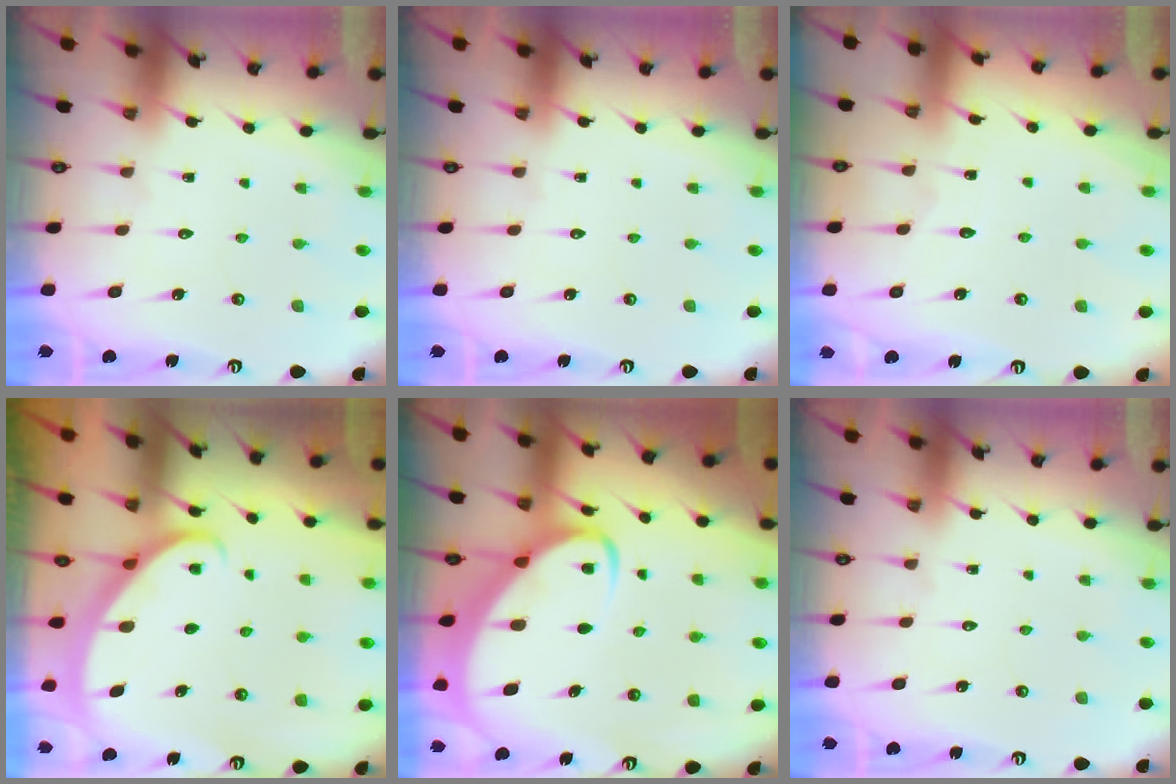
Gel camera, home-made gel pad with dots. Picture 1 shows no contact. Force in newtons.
{"total": 0.0}
{"total": 2.8, "press": 2.8, "slide": 0.3}
{"total": 3.0, "press": 3.0, "slide": 0.1}
{"total": 4.5, "press": 4.5, "slide": 0.4}
{"total": 0.0}